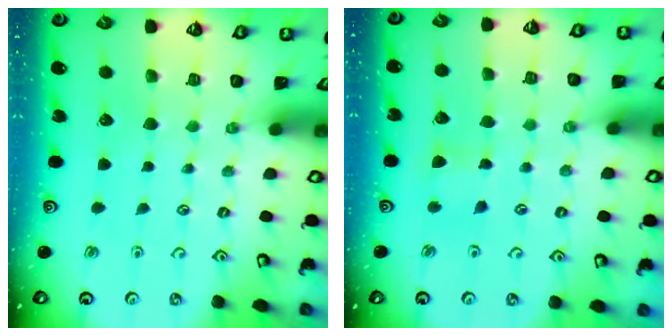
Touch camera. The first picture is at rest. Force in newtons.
{"total": 4.7, "press": 4.6, "slide": 0.7}